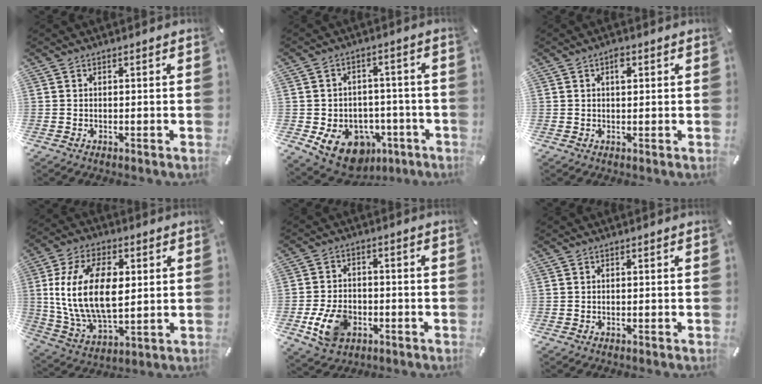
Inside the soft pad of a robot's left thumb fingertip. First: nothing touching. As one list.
[{"total": 12.0, "force": [-5.7, 9.1, 5.4], "torque": [-0.077, 0.038, -0.091]}, {"total": 2.4, "force": [0.8, 1.2, 1.9], "torque": [-0.025, 0.000, 0.010]}, {"total": 18.0, "force": [2.4, 10.9, 14.1], "torque": [-0.303, 0.008, 0.042]}, {"total": 9.7, "force": [-3.2, 6.8, 6.1], "torque": [-0.124, 0.008, -0.056]}, {"total": 0.0}]